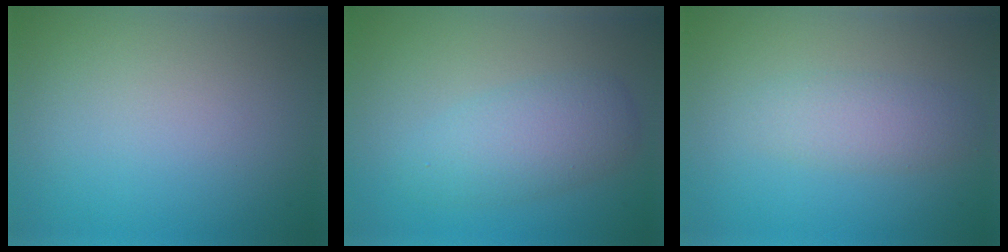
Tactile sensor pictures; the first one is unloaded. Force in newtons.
{"total": 3.8, "press": 3.8, "slide": 0.0}
{"total": 2.5, "press": 2.5, "slide": 0.0}